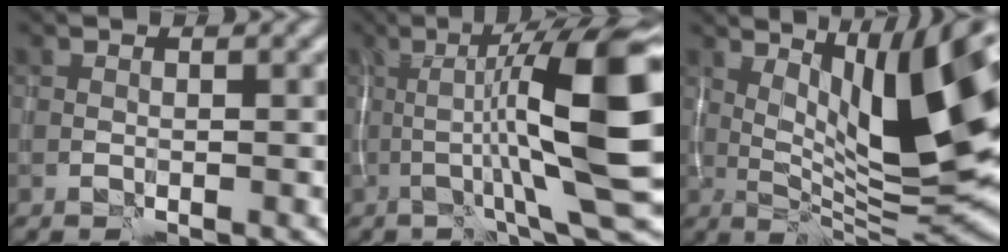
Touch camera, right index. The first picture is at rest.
{"total": 13.1, "force": [-0.4, 1.7, 13.0], "torque": [-0.196, 0.028, -0.005]}
{"total": 13.9, "force": [4.4, 3.5, 12.7], "torque": [-0.185, -0.007, 0.077]}